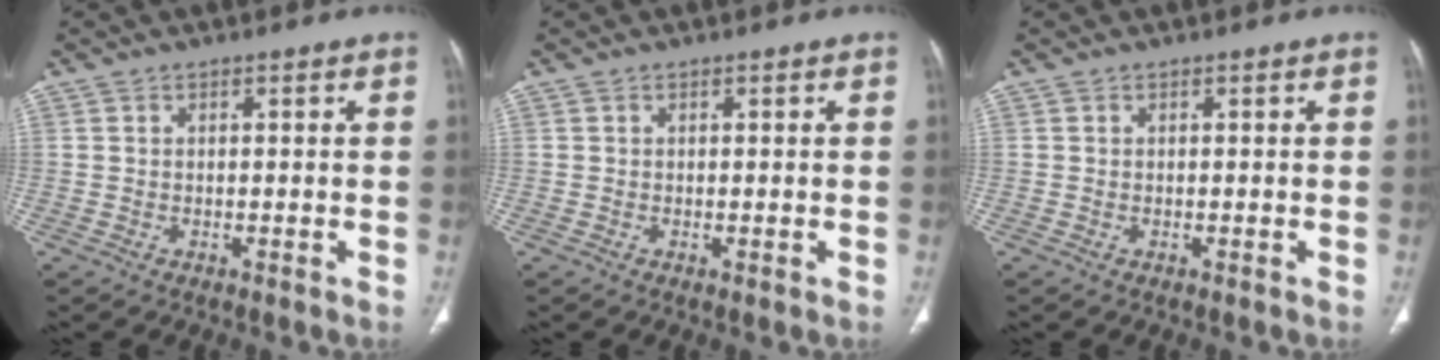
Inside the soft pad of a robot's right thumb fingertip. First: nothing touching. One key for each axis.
{"total": 0.0}
{"total": 0.0}